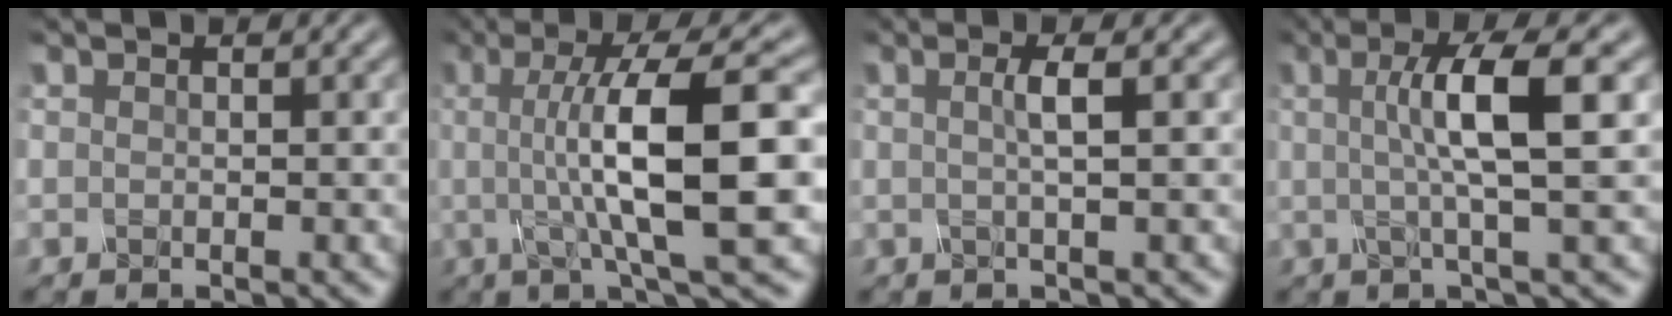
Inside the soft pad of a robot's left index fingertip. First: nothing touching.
{"total": 11.0, "force": [0.3, 2.6, 10.7], "torque": [-0.145, 0.008, 0.004]}
{"total": 2.2, "force": [0.2, 0.5, 2.1], "torque": [-0.034, 0.003, -0.003]}
{"total": 6.1, "force": [0.9, 1.1, 6.0], "torque": [-0.092, 0.008, 0.013]}